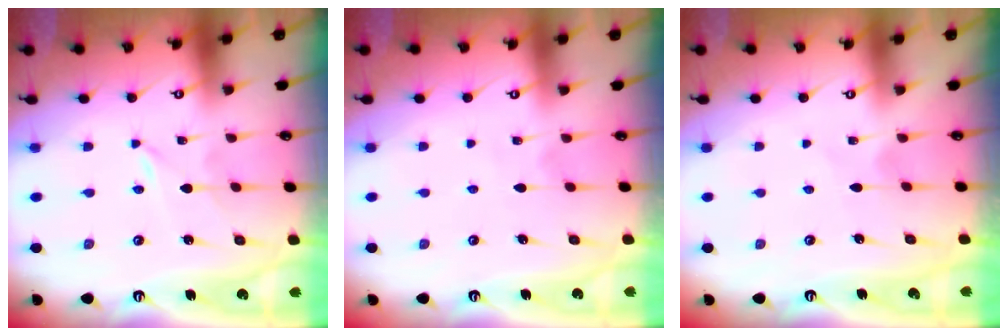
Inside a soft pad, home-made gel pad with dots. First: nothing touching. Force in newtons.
{"total": 3.9, "press": 3.8, "slide": 0.4}
{"total": 3.3, "press": 3.3, "slide": 0.4}